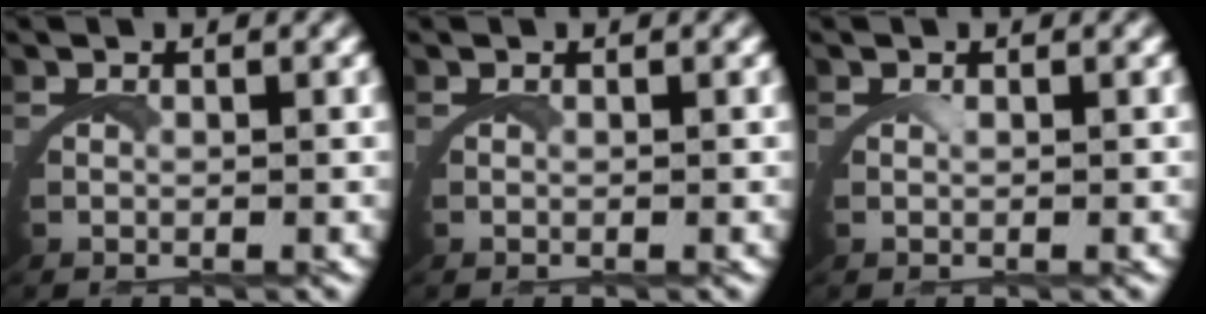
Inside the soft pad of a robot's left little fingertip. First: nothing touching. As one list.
[{"total": 0.0}, {"total": 0.6, "force": [0.6, -0.2, 0.1], "torque": [-0.006, 0.000, 0.012]}]